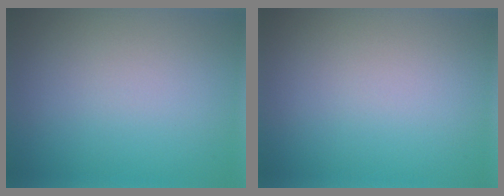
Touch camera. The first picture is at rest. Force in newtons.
{"total": 0.0}